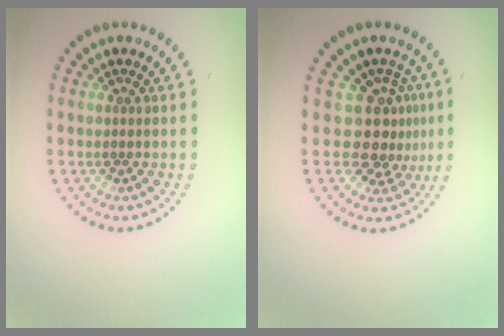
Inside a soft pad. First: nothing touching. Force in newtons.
{"total": 3.6, "press": 2.6, "slide": 2.5}